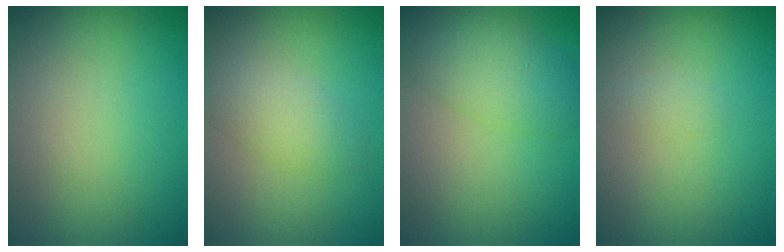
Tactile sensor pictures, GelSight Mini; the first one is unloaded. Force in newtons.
{"total": 2.6, "press": 2.6, "slide": 0.1}
{"total": 4.2, "press": 4.2, "slide": 0.2}
{"total": 0.7, "press": 0.7, "slide": 0.0}